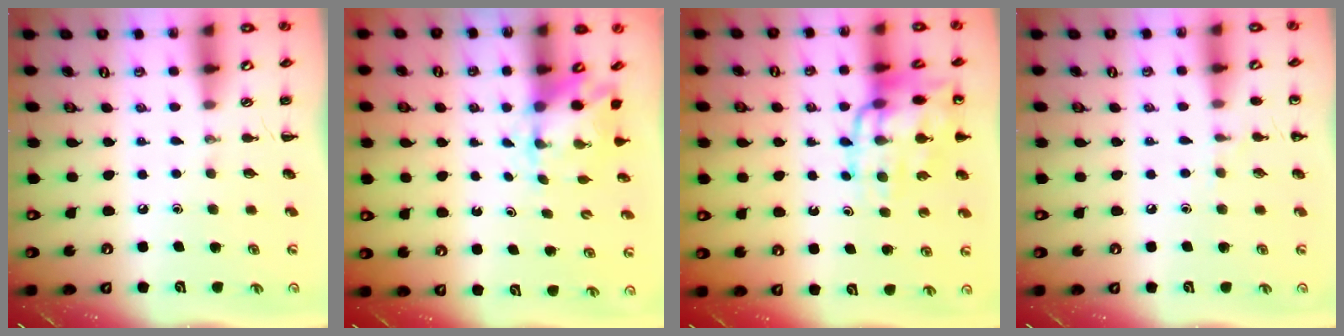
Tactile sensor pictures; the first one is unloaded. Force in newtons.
{"total": 2.5, "press": 2.3, "slide": 1.0}
{"total": 16.5, "press": 16.3, "slide": 2.5}
{"total": 4.8, "press": 4.5, "slide": 1.5}